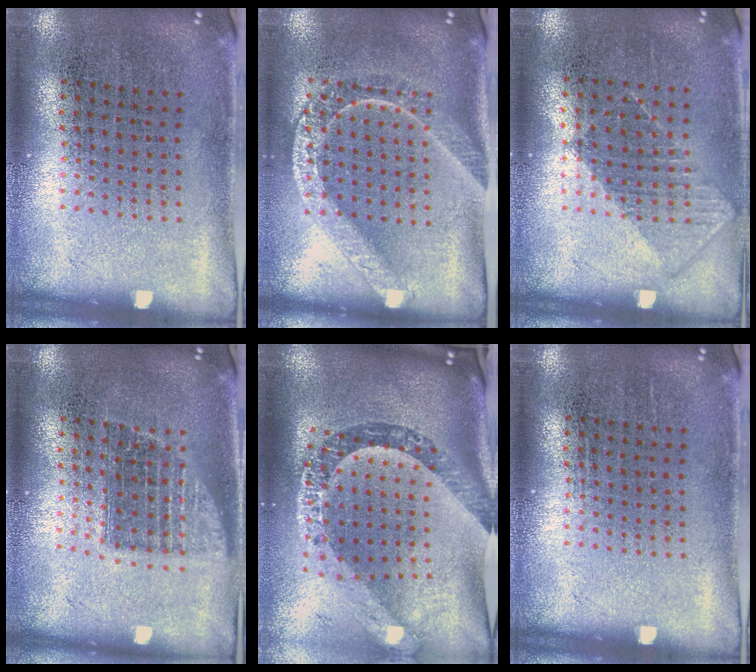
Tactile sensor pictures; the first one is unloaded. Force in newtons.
{"total": 1.9, "press": 1.7, "slide": 0.9}
{"total": 0.8, "press": 0.6, "slide": 0.4}
{"total": 1.3, "press": 1.0, "slide": 0.8}
{"total": 3.6, "press": 2.6, "slide": 2.6}
{"total": 0.0}